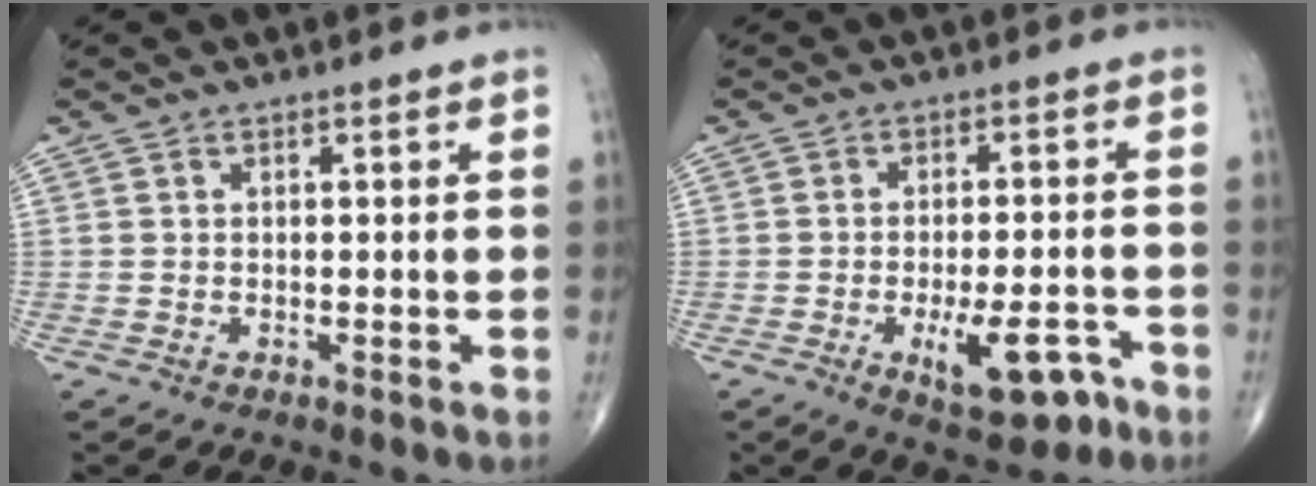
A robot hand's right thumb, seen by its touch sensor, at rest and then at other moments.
{"total": 9.4, "force": [-4.4, 3.8, 7.4], "torque": [-0.102, 0.018, -0.057]}